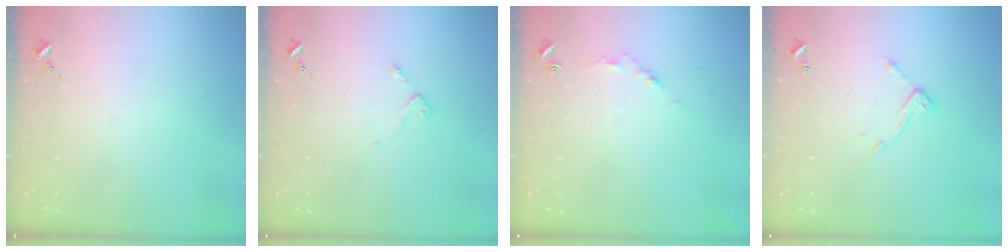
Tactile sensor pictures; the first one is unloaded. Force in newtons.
{"total": 2.7, "press": 2.6, "slide": 0.5}
{"total": 4.1, "press": 4.1, "slide": 0.3}
{"total": 8.6, "press": 8.6, "slide": 0.4}